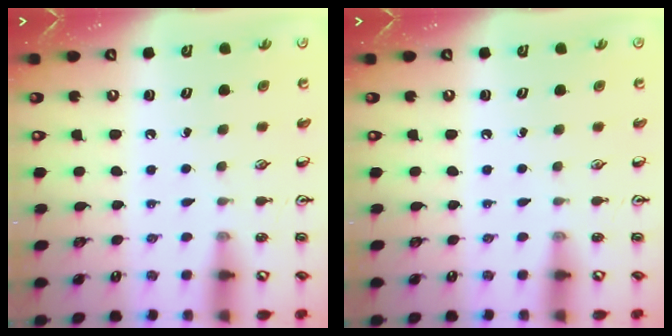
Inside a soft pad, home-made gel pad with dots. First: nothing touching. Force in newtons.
{"total": 0.0}